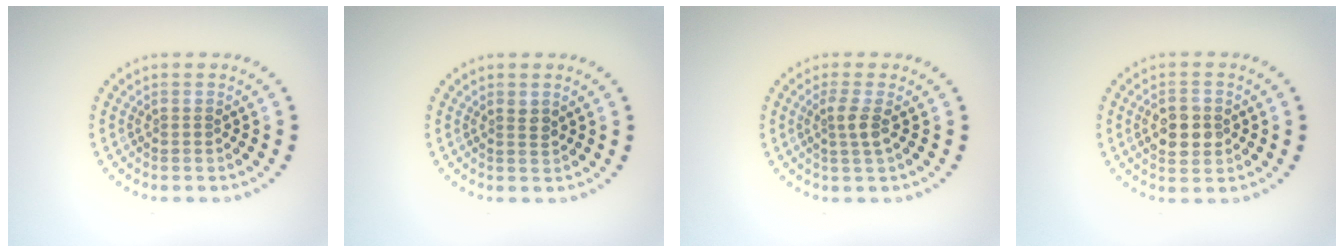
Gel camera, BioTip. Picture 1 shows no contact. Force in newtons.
{"total": 0.9, "press": 0.8, "slide": 0.5}
{"total": 1.8, "press": 1.2, "slide": 1.3}
{"total": 3.6, "press": 3.6, "slide": 0.2}